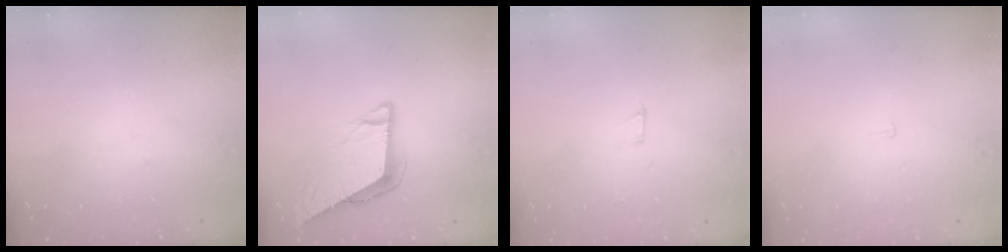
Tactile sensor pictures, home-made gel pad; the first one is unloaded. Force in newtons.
{"total": 7.7, "press": 7.7, "slide": 0.3}
{"total": 2.0, "press": 2.0, "slide": 0.0}
{"total": 2.2, "press": 2.2, "slide": 0.1}